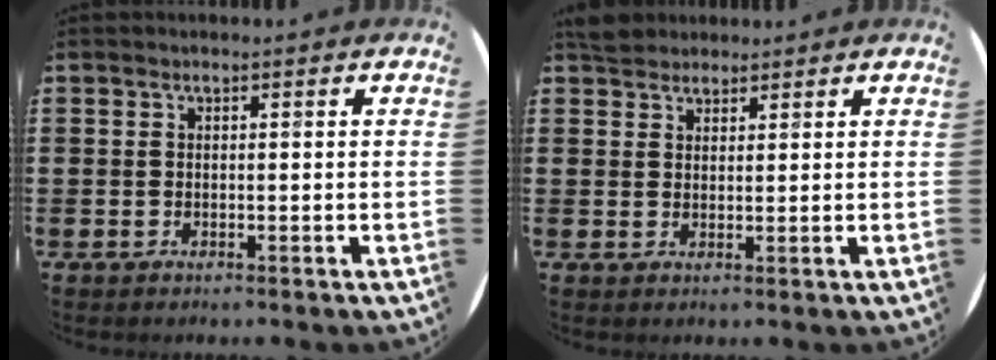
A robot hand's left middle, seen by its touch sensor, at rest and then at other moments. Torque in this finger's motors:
{"motor_torque": [-0.34, -0.52, 0.12, 0.02]}